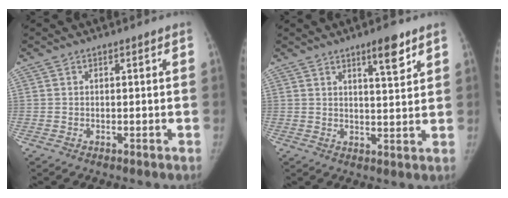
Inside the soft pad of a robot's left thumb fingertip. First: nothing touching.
{"total": 5.9, "force": [3.9, 1.2, 4.3], "torque": [-0.056, -0.026, 0.058]}